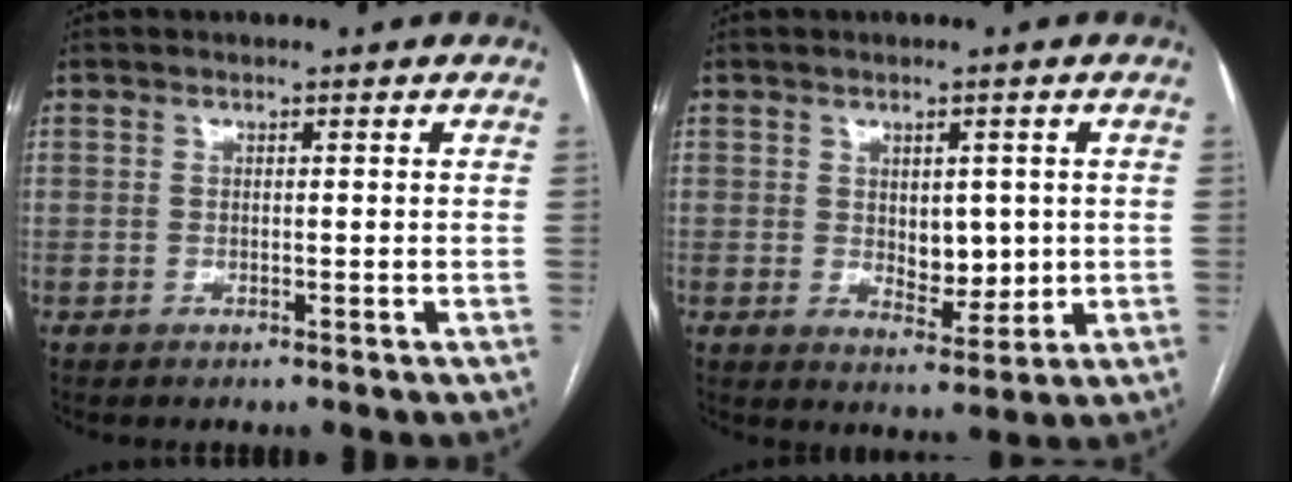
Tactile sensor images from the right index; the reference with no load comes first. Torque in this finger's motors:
{"motor_torque": [-0.05, -0.04, 0.01, 0.01]}